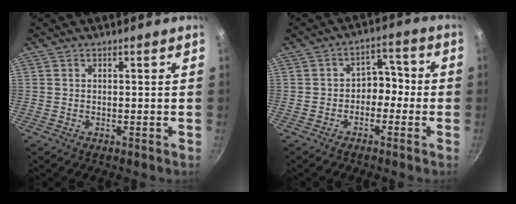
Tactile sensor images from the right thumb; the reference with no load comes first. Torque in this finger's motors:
{"motor_torque": [-0.42, -0.03, 0.08, 0.52, 0.06]}